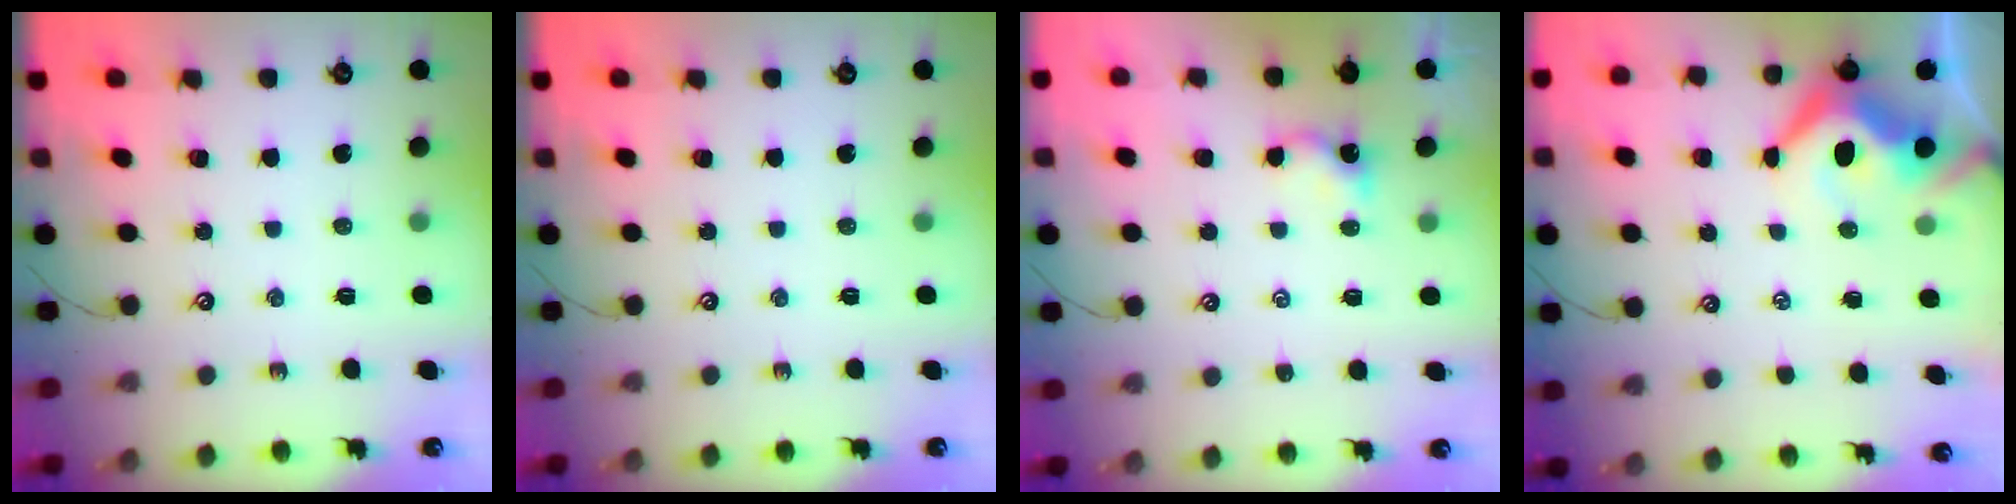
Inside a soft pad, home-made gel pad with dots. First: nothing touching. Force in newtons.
{"total": 0.0}
{"total": 0.0}
{"total": 6.5, "press": 6.4, "slide": 1.2}